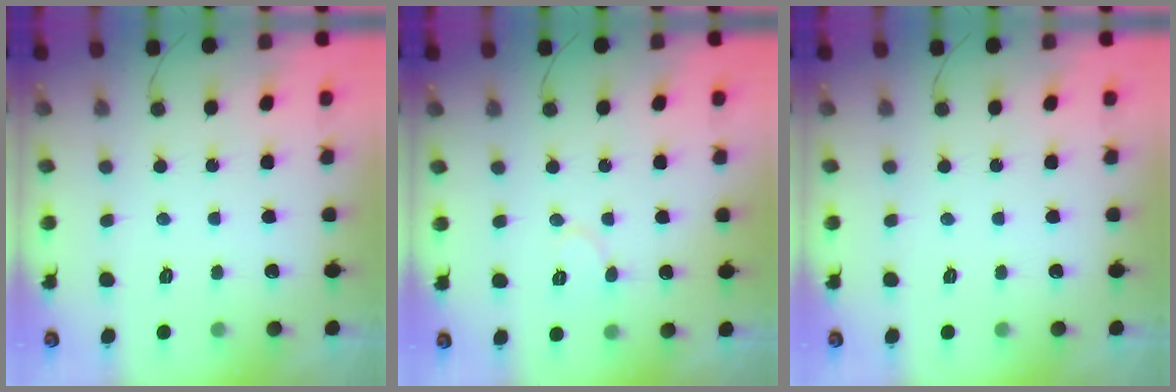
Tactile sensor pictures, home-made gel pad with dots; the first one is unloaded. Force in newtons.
{"total": 5.8, "press": 5.7, "slide": 0.5}
{"total": 0.0}